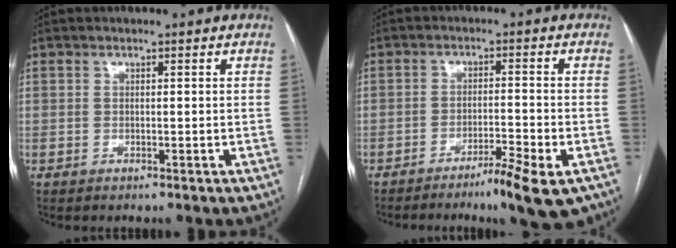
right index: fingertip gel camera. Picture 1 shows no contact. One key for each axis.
{"total": 7.7, "fx": -5.1, "fy": 0.2, "fz": 5.7, "tx": -0.078, "ty": -0.009, "tz": -0.080}